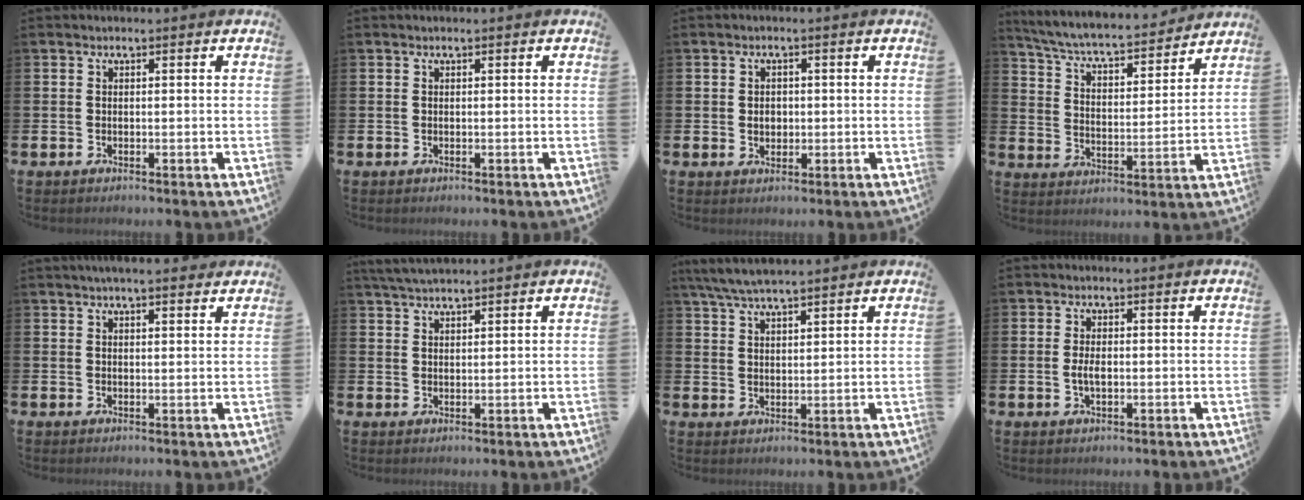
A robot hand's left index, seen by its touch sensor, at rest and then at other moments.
{"total": 0.0}
{"total": 1.9, "force": [0.1, 1.6, 1.0], "torque": [0.000, 0.002, -0.005]}
{"total": 6.6, "force": [6.2, 0.9, 2.0], "torque": [-0.067, -0.052, 0.101]}
{"total": 3.1, "force": [2.9, 0.3, 1.0], "torque": [-0.014, -0.013, 0.051]}
{"total": 3.2, "force": [3.0, 0.3, 1.1], "torque": [-0.030, -0.004, 0.057]}
{"total": 5.4, "force": [4.9, 0.5, 2.0], "torque": [-0.053, -0.011, 0.090]}
{"total": 2.2, "force": [-0.2, 1.1, 2.0], "torque": [-0.034, 0.001, -0.005]}